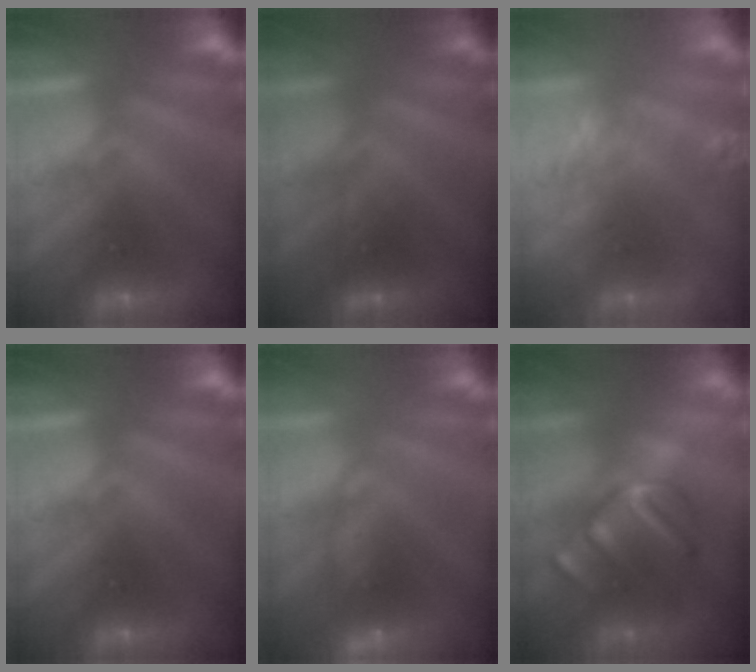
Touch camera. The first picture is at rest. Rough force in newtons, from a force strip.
{"total": 2.3}
{"total": 2.4}
{"total": 0.0}
{"total": 6.3}
{"total": 2.8}